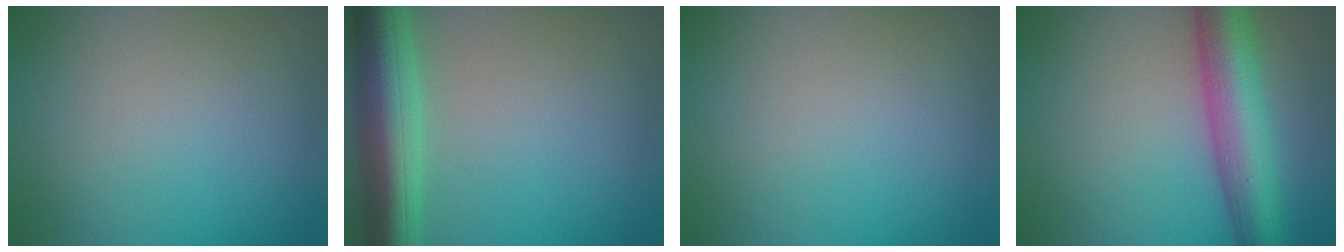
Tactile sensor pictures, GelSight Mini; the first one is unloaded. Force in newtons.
{"total": 7.7, "press": 7.7, "slide": 0.3}
{"total": 0.0}
{"total": 7.5, "press": 7.5, "slide": 0.2}